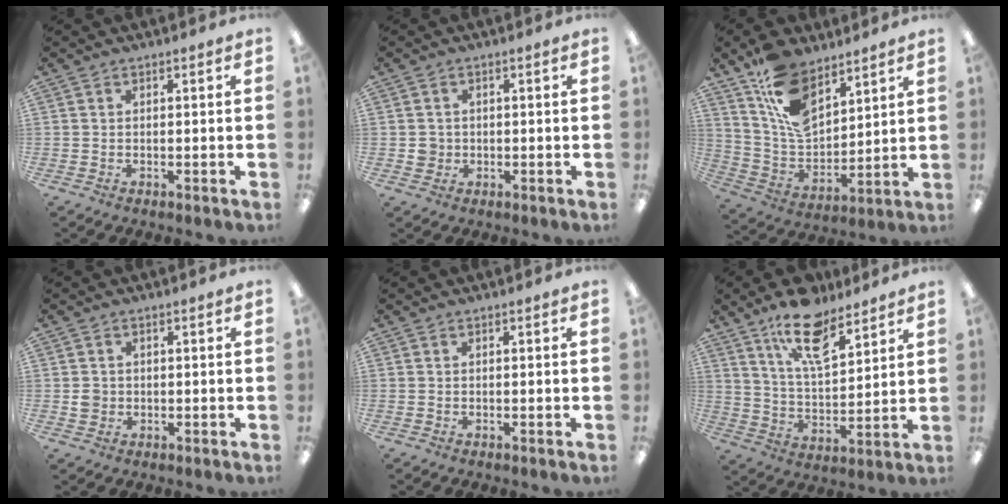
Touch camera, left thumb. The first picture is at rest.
{"total": 2.6, "force": [0.0, 2.5, 0.4], "torque": [-0.003, 0.001, -0.005]}
{"total": 14.3, "force": [8.6, 7.6, 8.5], "torque": [-0.174, -0.036, 0.165]}
{"total": 2.4, "force": [0.0, 2.2, 0.8], "torque": [-0.008, 0.001, -0.002]}
{"total": 0.0}
{"total": 14.8, "force": [10.3, 5.8, 8.8], "torque": [-0.146, -0.048, 0.179]}